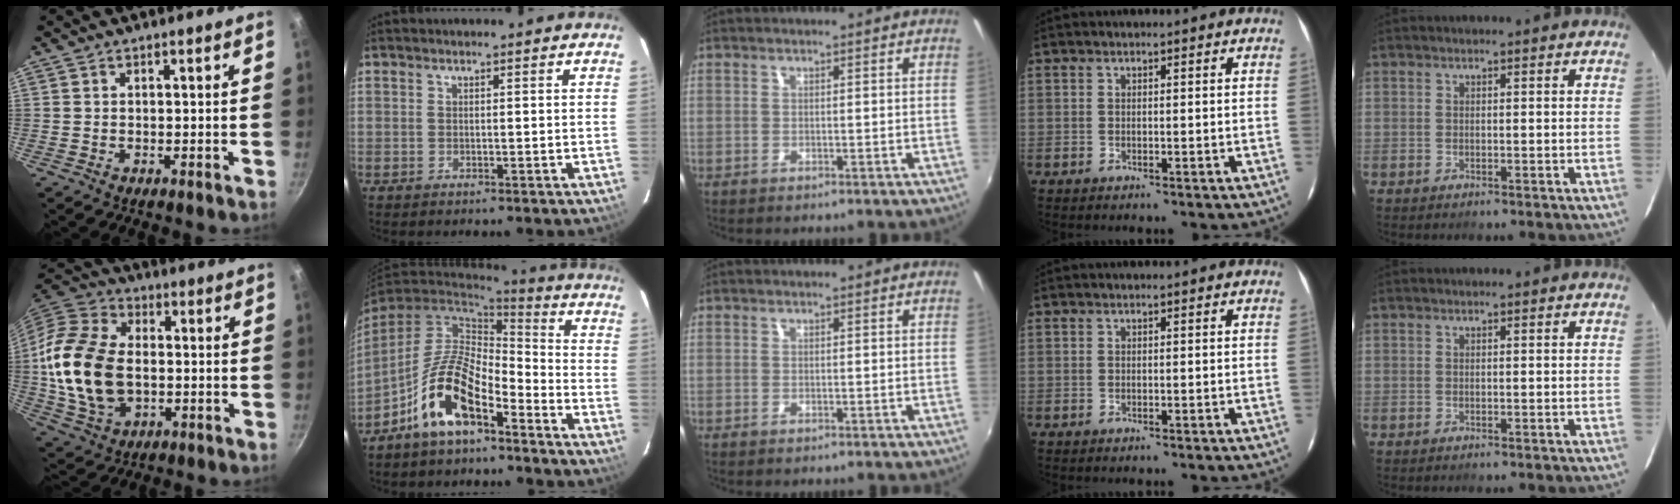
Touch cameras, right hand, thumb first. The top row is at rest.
{"thumb": {"total": 20.0, "force": [-0.9, 13.4, 14.8], "torque": [-0.278, 0.018, -0.016]}, "index": {"total": 13.3, "force": [-7.7, 5.6, 9.3], "torque": [-0.189, 0.006, -0.143]}}